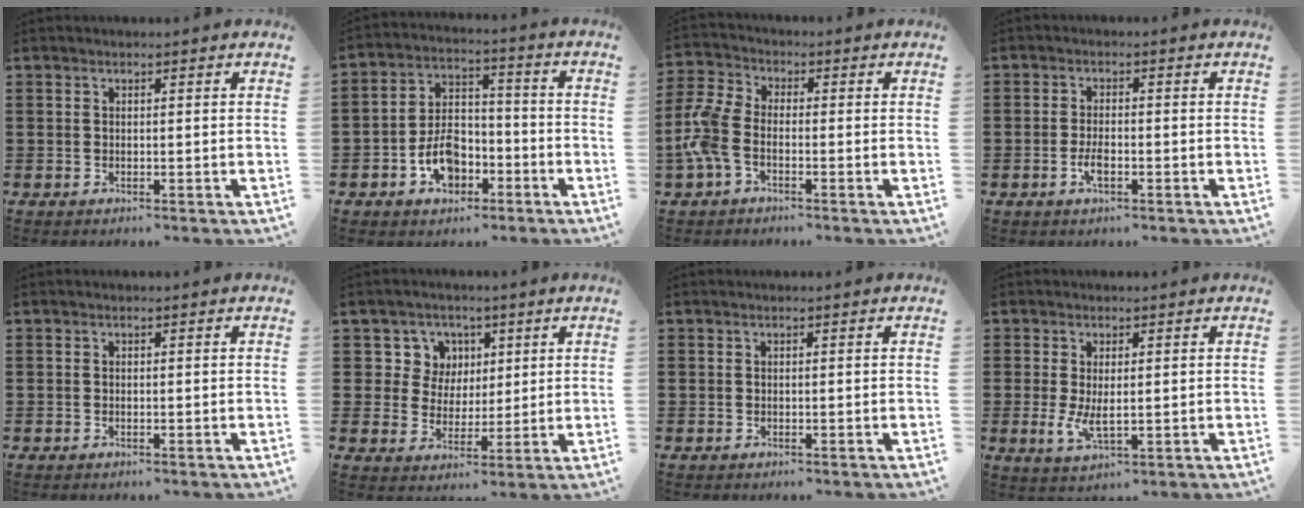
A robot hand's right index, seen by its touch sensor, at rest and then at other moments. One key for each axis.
{"total": 7.4, "fx": -3.4, "fy": 4.9, "fz": 4.3, "tx": -0.082, "ty": 0.009, "tz": -0.066}
{"total": 6.0, "fx": -2.7, "fy": 3.0, "fz": 4.5, "tx": -0.128, "ty": -0.006, "tz": -0.062}
{"total": 2.8, "fx": -1.2, "fy": 0.9, "fz": 2.4, "tx": -0.050, "ty": -0.002, "tz": -0.022}
{"total": 0.0}
{"total": 6.2, "fx": 2.3, "fy": 5.7, "fz": 1.1, "tx": -0.047, "ty": 0.010, "tz": 0.039}
{"total": 0.0}
{"total": 4.1, "fx": 0.1, "fy": 1.8, "fz": 3.6, "tx": -0.083, "ty": -0.002, "tz": -0.001}